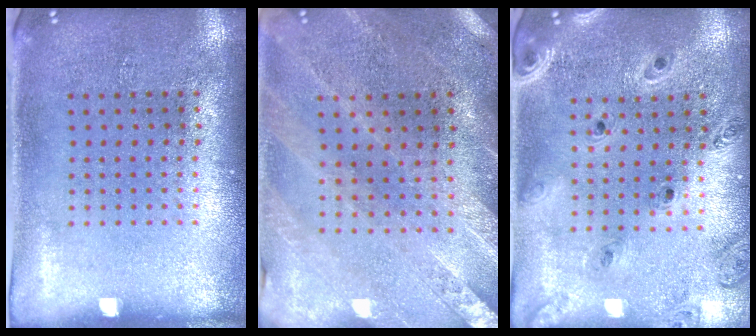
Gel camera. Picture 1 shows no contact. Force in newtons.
{"total": 0.6, "press": 0.6, "slide": 0.2}
{"total": 1.2, "press": 1.2, "slide": 0.2}